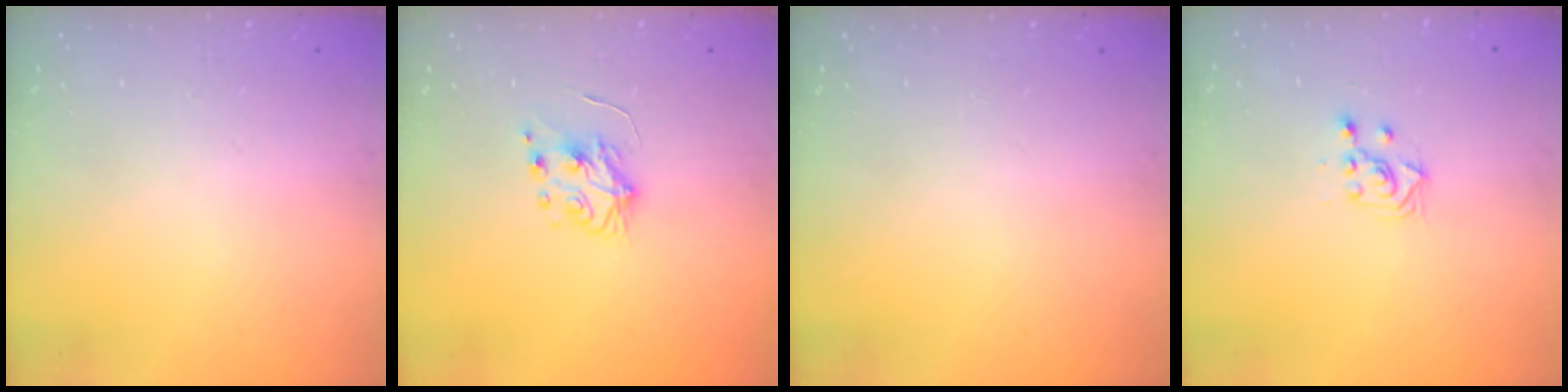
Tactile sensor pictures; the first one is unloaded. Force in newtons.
{"total": 5.9, "press": 5.9, "slide": 0.6}
{"total": 0.0}
{"total": 3.2, "press": 3.1, "slide": 0.9}